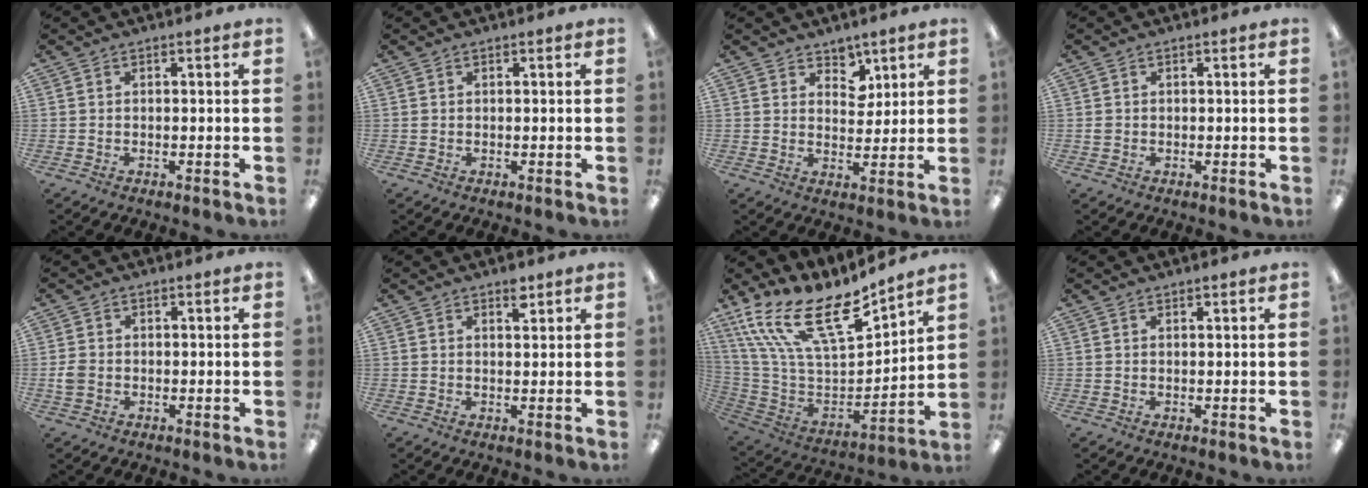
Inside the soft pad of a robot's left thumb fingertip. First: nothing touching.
{"total": 0.5, "force": [0.2, 0.5, 0.1], "torque": [-0.002, 0.005, 0.002]}
{"total": 5.3, "force": [4.0, 3.5, 0.4], "torque": [0.004, -0.027, 0.070]}
{"total": 1.0, "force": [-0.1, 0.9, 0.4], "torque": [-0.006, 0.004, -0.002]}
{"total": 3.0, "force": [-0.6, 2.5, 1.6], "torque": [-0.026, 0.007, -0.010]}
{"total": 2.1, "force": [1.5, 0.8, 1.1], "torque": [0.000, -0.010, 0.022]}
{"total": 21.1, "force": [13.9, 8.1, 13.6], "torque": [-0.253, -0.095, 0.247]}
{"total": 0.8, "force": [0.8, 0.2, 0.1], "torque": [-0.002, 0.001, 0.014]}